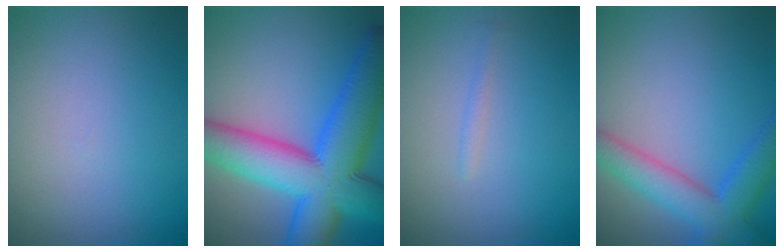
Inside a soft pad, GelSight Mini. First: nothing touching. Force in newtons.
{"total": 12.7, "press": 12.7, "slide": 0.4}
{"total": 0.6, "press": 0.6, "slide": 0.0}
{"total": 5.5, "press": 5.5, "slide": 0.4}